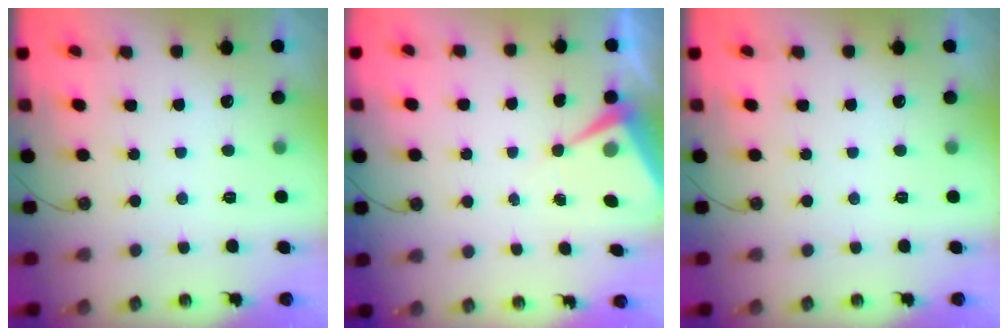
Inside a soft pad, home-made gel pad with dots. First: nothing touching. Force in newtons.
{"total": 7.2, "press": 7.2, "slide": 0.4}
{"total": 0.0}